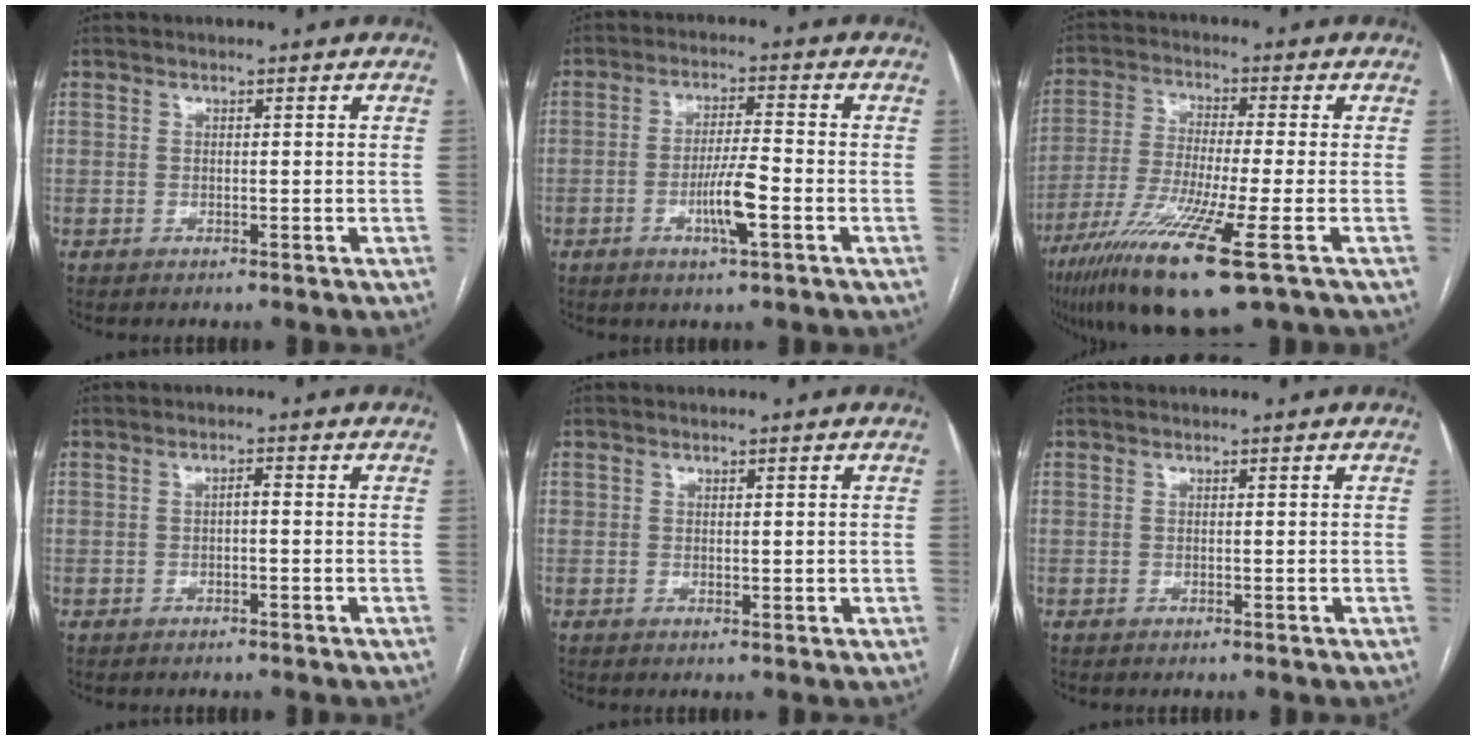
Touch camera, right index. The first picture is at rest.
{"total": 6.3, "force": [-2.2, 0.4, 5.9], "torque": [-0.111, -0.006, -0.040]}
{"total": 15.0, "force": [-7.9, 0.3, 12.7], "torque": [-0.263, -0.043, -0.144]}
{"total": 1.2, "force": [-0.2, 0.3, 1.1], "torque": [-0.017, 0.004, -0.005]}
{"total": 1.1, "force": [0.3, 0.7, 0.8], "torque": [-0.010, -0.005, 0.007]}
{"total": 0.0}